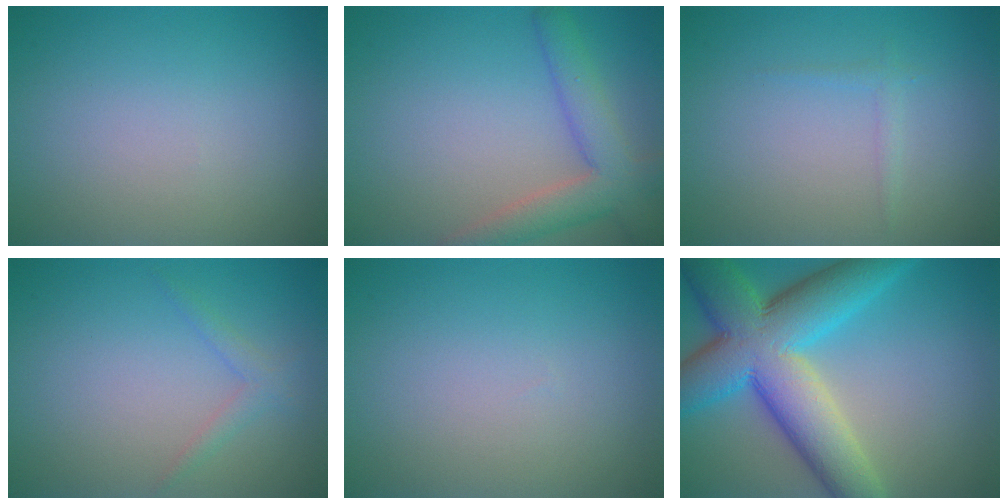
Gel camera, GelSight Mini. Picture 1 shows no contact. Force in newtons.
{"total": 4.7, "press": 4.7, "slide": 0.4}
{"total": 0.8, "press": 0.8, "slide": 0.1}
{"total": 1.3, "press": 1.3, "slide": 0.1}
{"total": 0.0}
{"total": 10.7, "press": 10.7, "slide": 0.8}